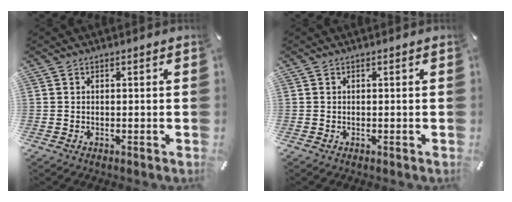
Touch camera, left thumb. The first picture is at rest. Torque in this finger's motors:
{"motor_torque": [0.02, 0.02, -0.01, 0.01, 0.00]}